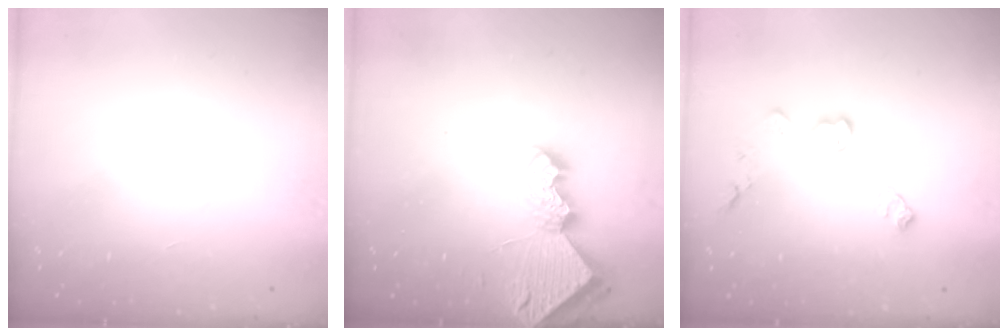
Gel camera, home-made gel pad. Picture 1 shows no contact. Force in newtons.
{"total": 7.8, "press": 7.7, "slide": 0.7}
{"total": 8.7, "press": 8.7, "slide": 0.3}